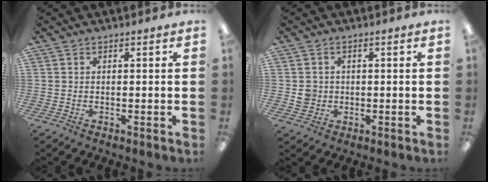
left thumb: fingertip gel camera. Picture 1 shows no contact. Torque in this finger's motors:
{"motor_torque": [-0.10, 0.68, 0.20, -0.33, -0.03]}